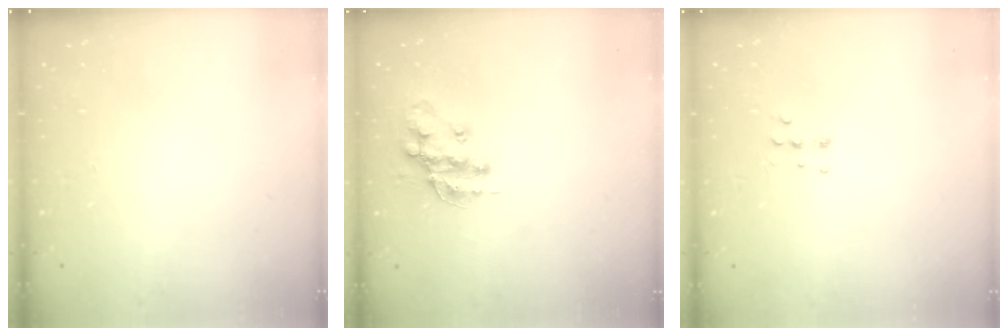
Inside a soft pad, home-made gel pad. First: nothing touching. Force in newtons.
{"total": 14.0, "press": 14.0, "slide": 0.7}
{"total": 5.3, "press": 5.2, "slide": 0.5}